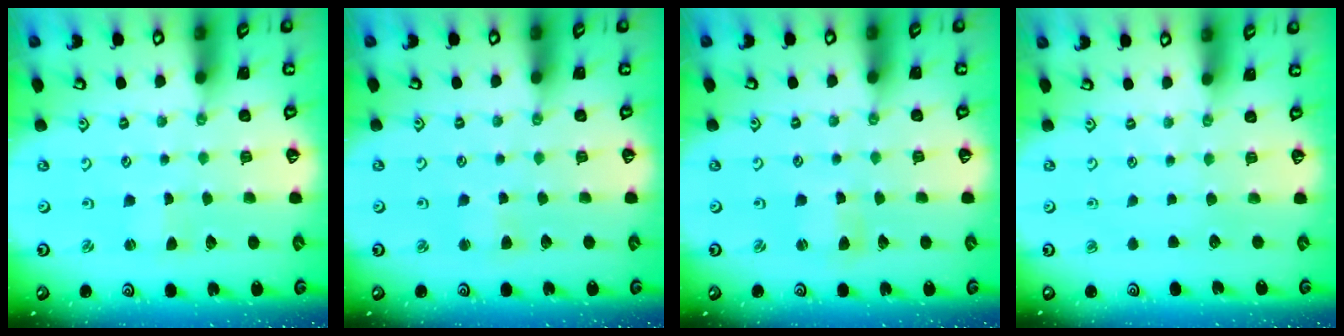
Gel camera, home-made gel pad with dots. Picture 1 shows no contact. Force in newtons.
{"total": 2.0, "press": 1.9, "slide": 0.6}
{"total": 2.1, "press": 2.1, "slide": 0.3}
{"total": 0.0}